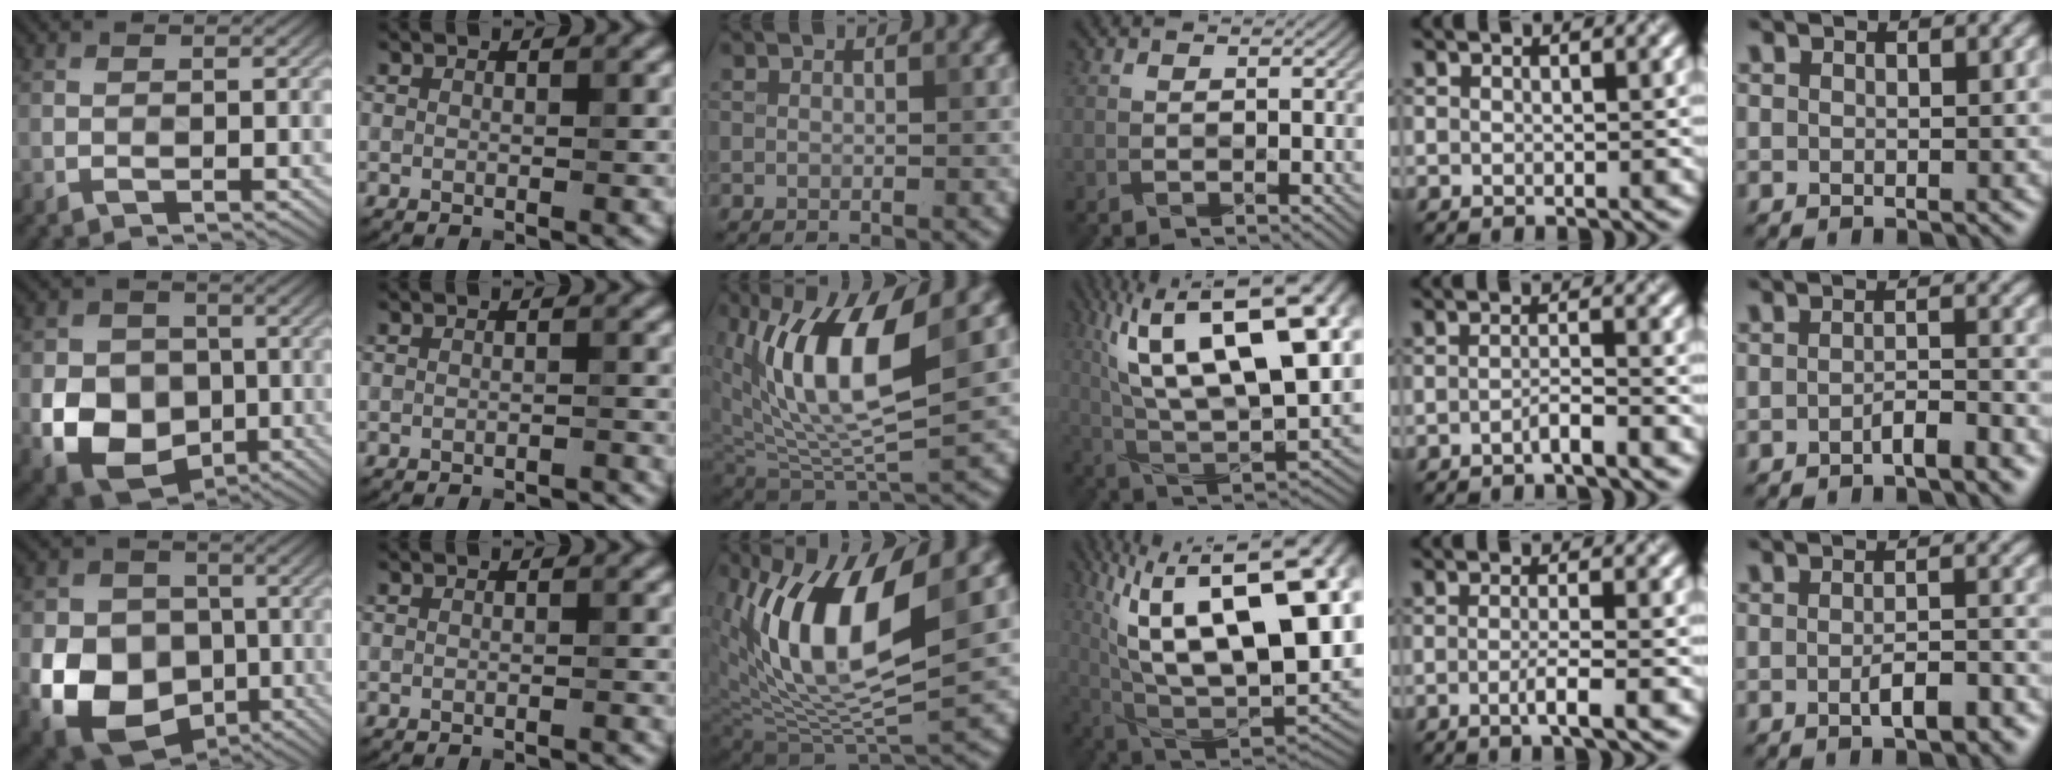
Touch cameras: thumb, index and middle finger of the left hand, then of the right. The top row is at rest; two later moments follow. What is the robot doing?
{"motion": "wrap", "object": "bandage"}